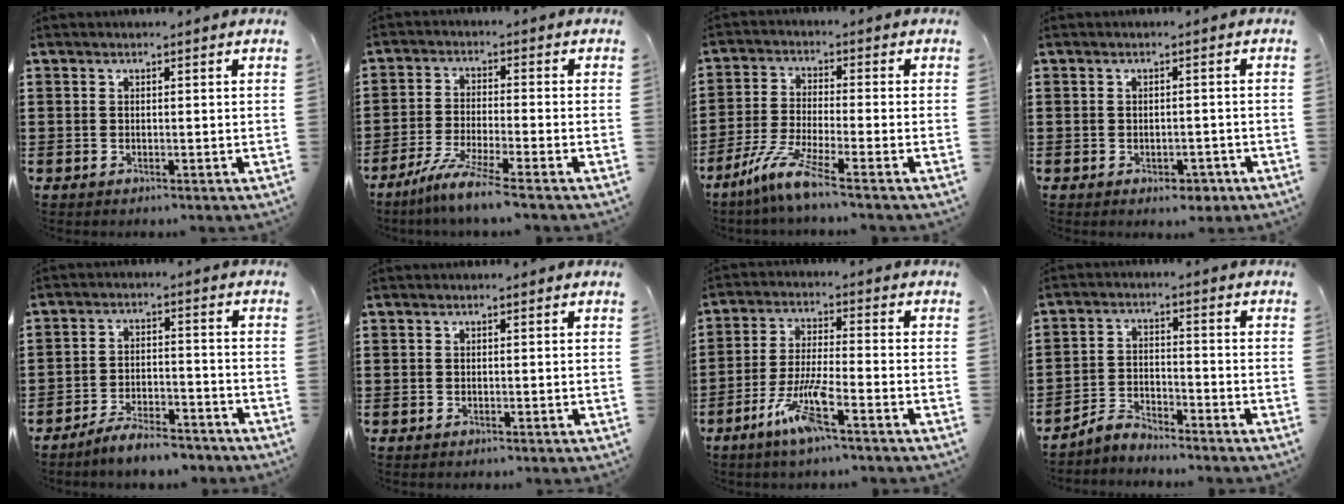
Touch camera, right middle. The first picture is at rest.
{"total": 5.7, "force": [-4.7, -0.4, 3.2], "torque": [-0.070, -0.019, -0.091]}
{"total": 6.8, "force": [-4.9, 0.0, 4.7], "torque": [-0.109, -0.019, -0.098]}
{"total": 2.0, "force": [-1.4, 1.2, 0.8], "torque": [-0.017, 0.002, -0.029]}
{"total": 5.5, "force": [-5.2, 0.7, 1.5], "torque": [-0.038, 0.000, -0.105]}
{"total": 0.0}
{"total": 7.7, "force": [-4.6, 1.0, 6.1], "torque": [-0.136, -0.011, -0.091]}
{"total": 3.7, "force": [-3.7, 0.5, 0.4], "torque": [-0.020, 0.004, -0.081]}